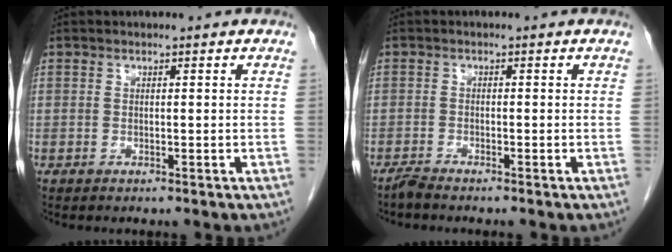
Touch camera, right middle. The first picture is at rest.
{"total": 1.5, "force": [-1.4, -0.1, 0.5], "torque": [-0.017, -0.004, -0.030]}